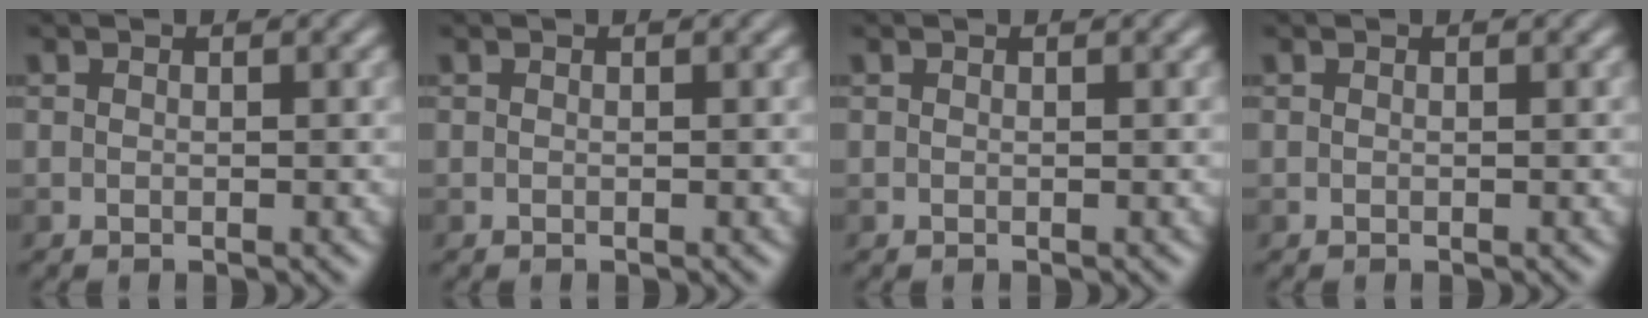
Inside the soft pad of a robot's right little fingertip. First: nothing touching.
{"total": 0.0}
{"total": 0.0}
{"total": 0.0}